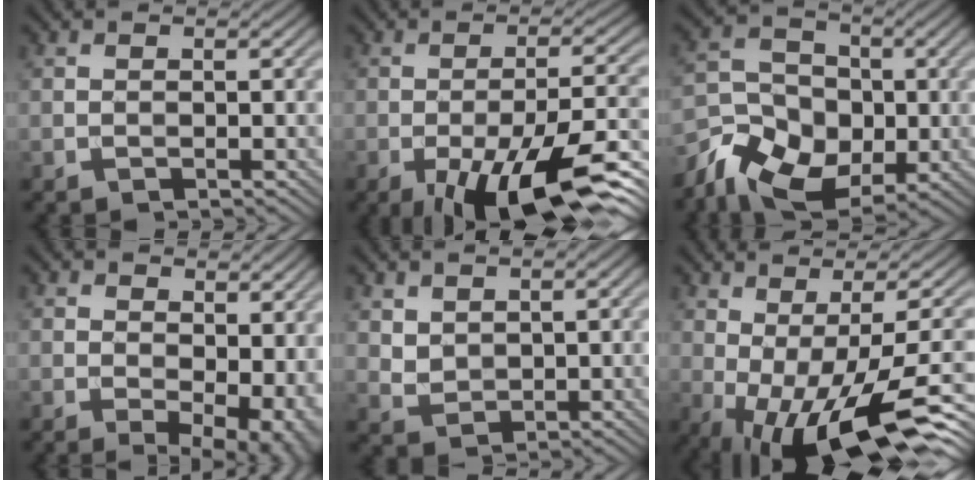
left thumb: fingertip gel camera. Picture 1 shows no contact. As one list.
[{"total": 15.4, "force": [-7.5, 4.8, 12.6], "torque": [-0.182, -0.002, -0.117]}, {"total": 10.6, "force": [-4.8, 7.6, 5.5], "torque": [-0.120, -0.015, -0.095]}, {"total": 9.0, "force": [0.5, 5.2, 7.3], "torque": [-0.086, -0.015, 0.026]}, {"total": 2.9, "force": [1.8, 1.8, 1.3], "torque": [-0.035, -0.005, 0.043]}, {"total": 14.0, "force": [-3.8, 4.3, 12.8], "torque": [-0.200, -0.009, -0.044]}]